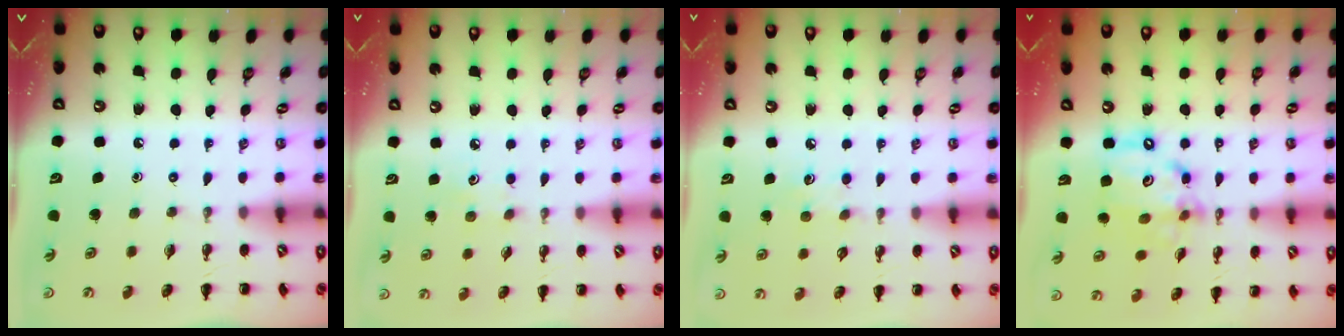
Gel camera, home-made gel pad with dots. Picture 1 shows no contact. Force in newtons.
{"total": 4.1, "press": 4.0, "slide": 1.2}
{"total": 5.6, "press": 5.4, "slide": 1.4}
{"total": 13.1, "press": 12.7, "slide": 3.3}